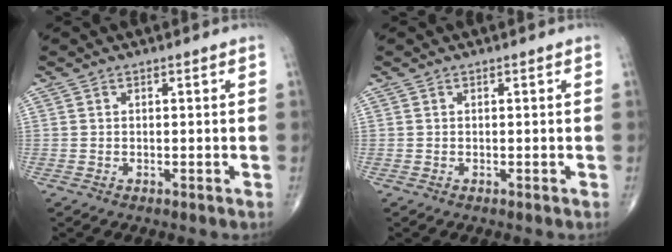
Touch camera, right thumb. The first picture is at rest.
{"total": 0.0}